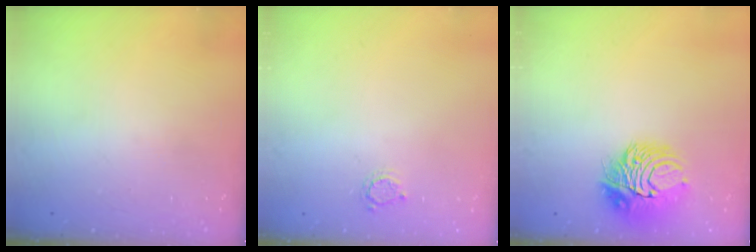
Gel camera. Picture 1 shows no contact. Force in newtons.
{"total": 2.6, "press": 2.6, "slide": 0.4}
{"total": 10.4, "press": 10.4, "slide": 0.6}